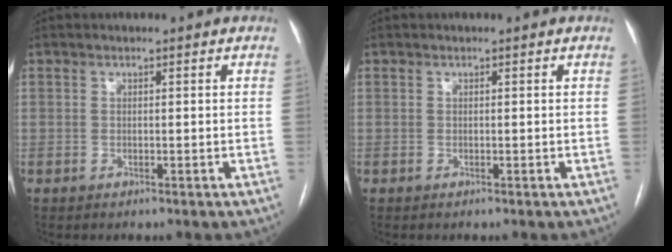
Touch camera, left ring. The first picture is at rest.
{"total": 0.0}